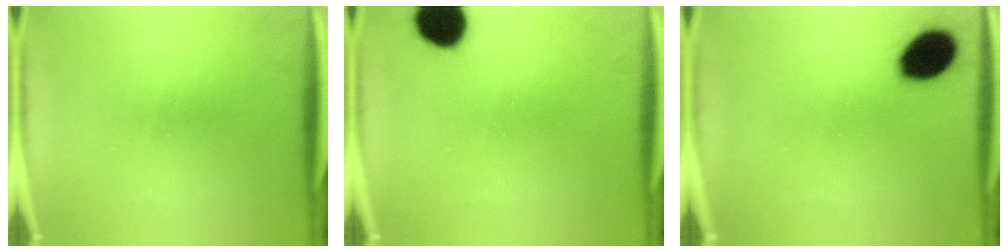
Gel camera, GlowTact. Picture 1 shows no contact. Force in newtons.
{"total": 9.1}
{"total": 10.3}